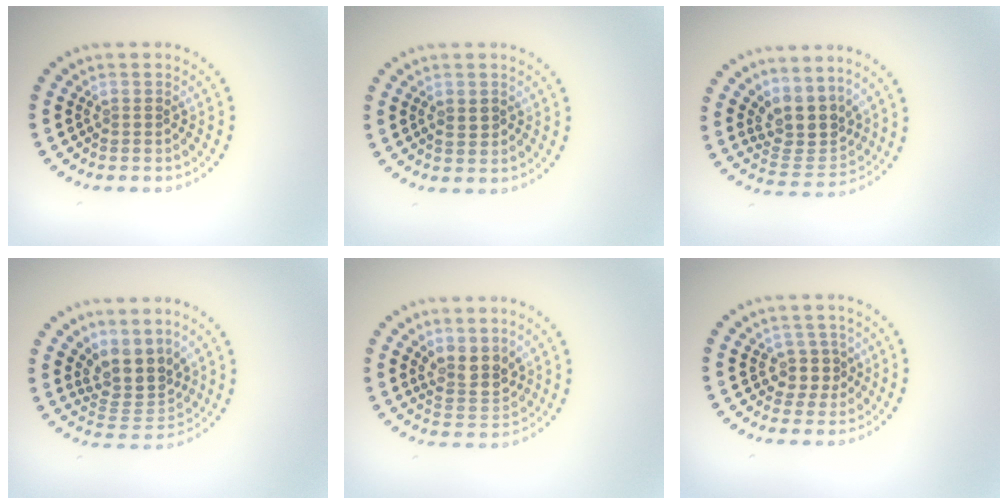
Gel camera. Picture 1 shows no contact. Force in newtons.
{"total": 1.2, "press": 1.2, "slide": 0.1}
{"total": 3.9, "press": 3.1, "slide": 2.4}
{"total": 4.1, "press": 3.2, "slide": 2.5}
{"total": 3.2, "press": 3.0, "slide": 1.3}
{"total": 2.3, "press": 1.9, "slide": 1.3}